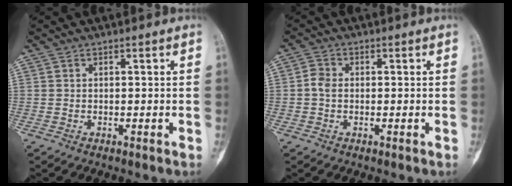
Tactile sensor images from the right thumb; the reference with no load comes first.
{"total": 2.5, "force": [-0.2, 1.9, 1.5], "torque": [-0.025, 0.006, -0.011]}